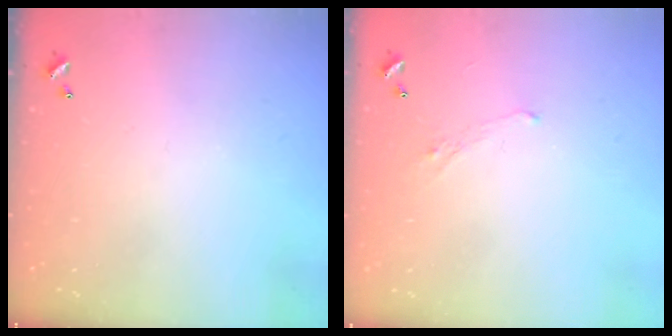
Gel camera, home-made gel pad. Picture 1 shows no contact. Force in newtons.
{"total": 3.1, "press": 3.0, "slide": 0.7}